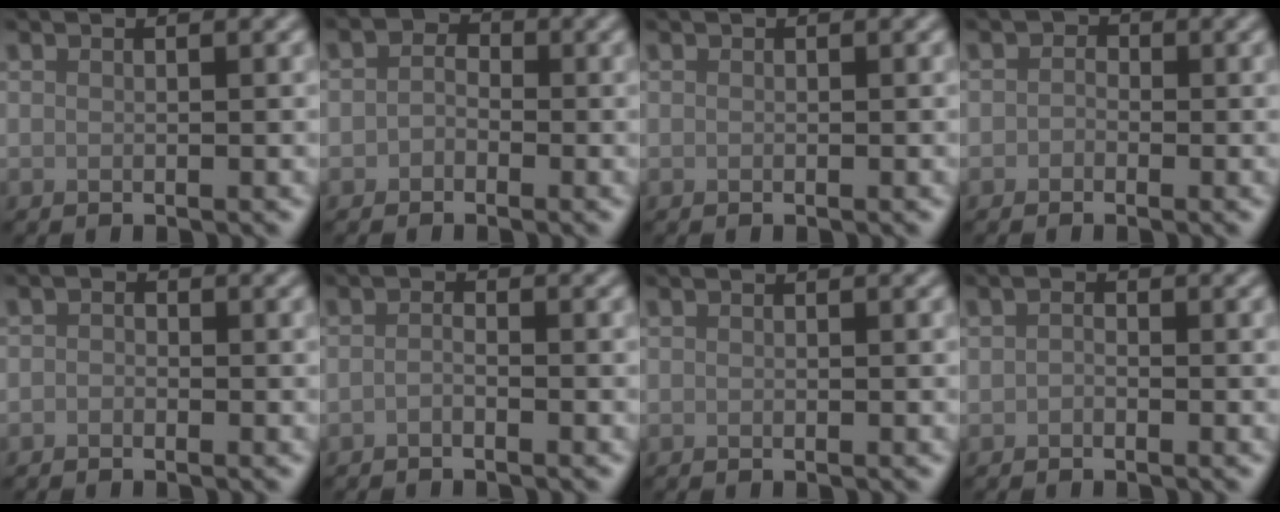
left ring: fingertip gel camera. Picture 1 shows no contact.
{"total": 1.7, "force": [-0.4, 1.5, 0.6], "torque": [-0.003, 0.004, -0.017]}
{"total": 0.0}
{"total": 1.3, "force": [-0.1, 1.2, 0.3], "torque": [0.012, -0.001, -0.018]}
{"total": 0.8, "force": [-0.4, 0.6, 0.3], "torque": [-0.005, -0.002, -0.011]}
{"total": 0.8, "force": [-0.6, 0.3, 0.5], "torque": [-0.011, 0.001, -0.014]}
{"total": 0.0}
{"total": 0.8, "force": [-0.3, 0.6, 0.4], "torque": [-0.008, -0.002, -0.008]}